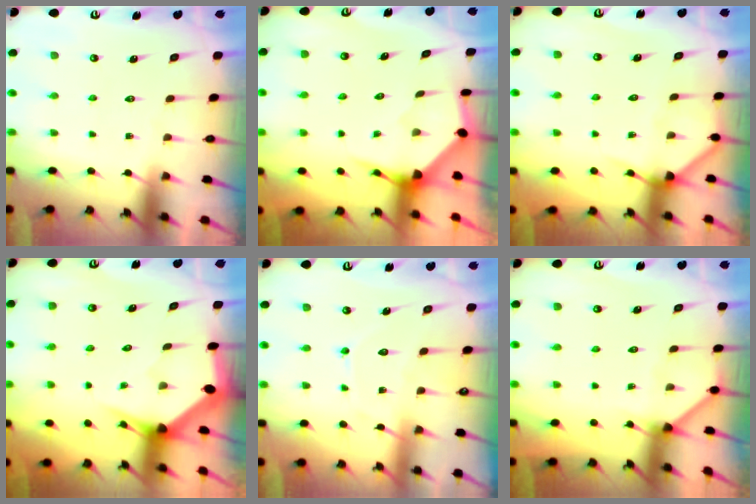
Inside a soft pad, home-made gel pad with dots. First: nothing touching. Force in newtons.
{"total": 3.9, "press": 3.9, "slide": 0.5}
{"total": 5.4, "press": 5.4, "slide": 0.5}
{"total": 2.9, "press": 2.9, "slide": 0.0}
{"total": 7.7, "press": 7.6, "slide": 0.9}
{"total": 2.7, "press": 2.7, "slide": 0.4}